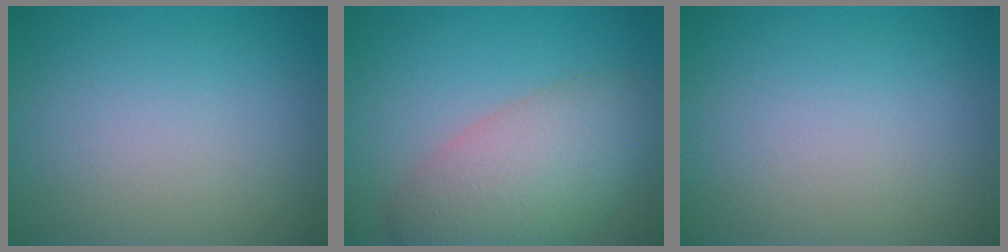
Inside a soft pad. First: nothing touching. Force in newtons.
{"total": 7.4, "press": 7.4, "slide": 0.6}
{"total": 0.0}